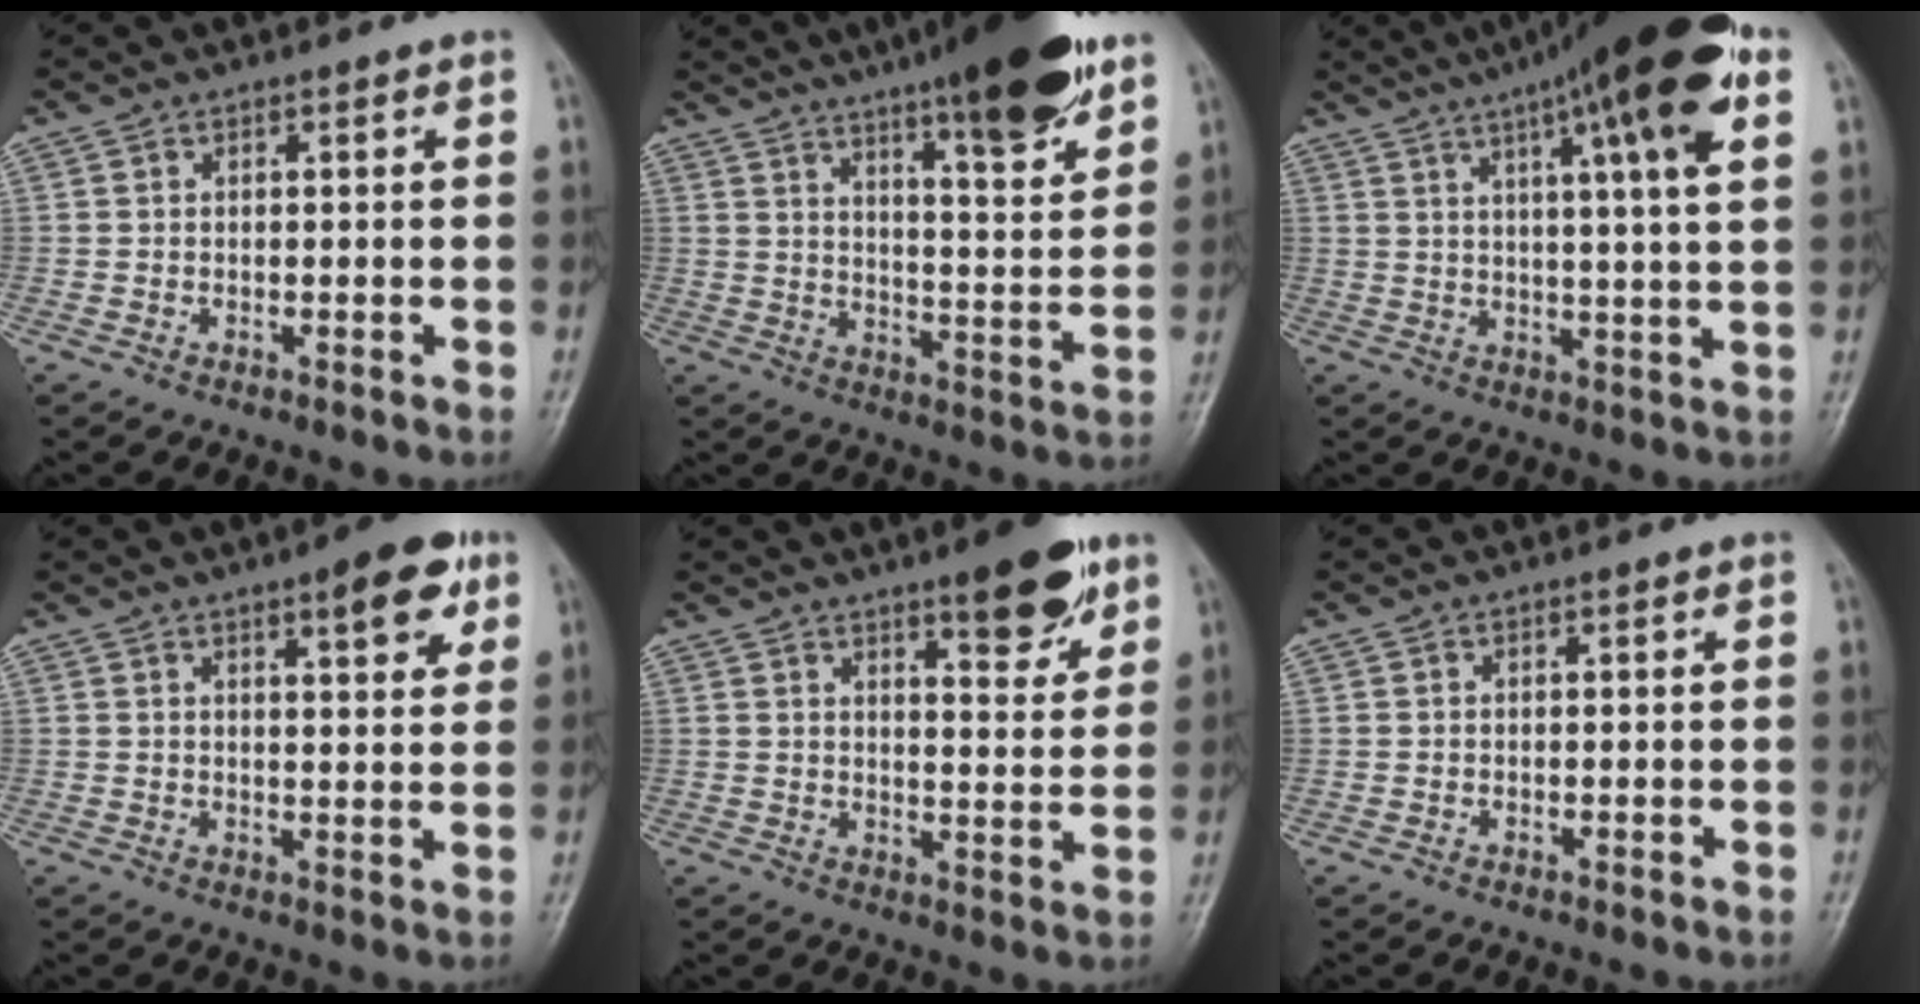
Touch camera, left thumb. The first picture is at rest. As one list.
[{"total": 19.1, "force": [12.9, 3.7, 13.7], "torque": [-0.175, -0.061, 0.192]}, {"total": 20.2, "force": [10.4, 3.0, 17.0], "torque": [-0.253, -0.004, 0.147]}, {"total": 8.5, "force": [4.5, 2.6, 6.7], "torque": [-0.070, -0.017, 0.056]}, {"total": 10.4, "force": [6.5, 2.9, 7.6], "torque": [-0.083, -0.037, 0.090]}, {"total": 0.0}]